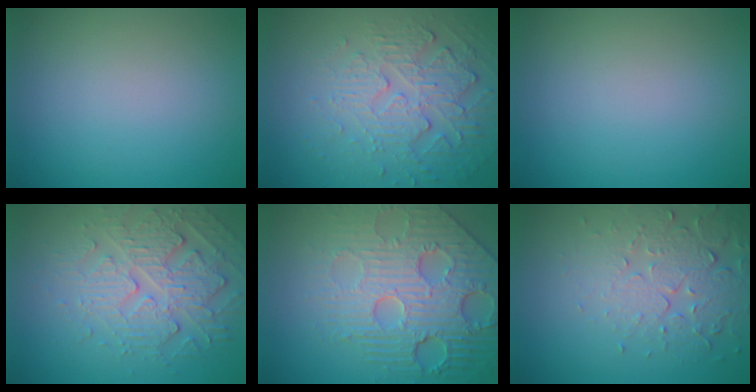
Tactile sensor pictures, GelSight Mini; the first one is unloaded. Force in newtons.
{"total": 6.0, "press": 3.6, "slide": 4.7}
{"total": 0.0}
{"total": 4.7, "press": 4.2, "slide": 2.3}
{"total": 7.8, "press": 6.1, "slide": 4.9}
{"total": 5.3, "press": 3.9, "slide": 3.6}